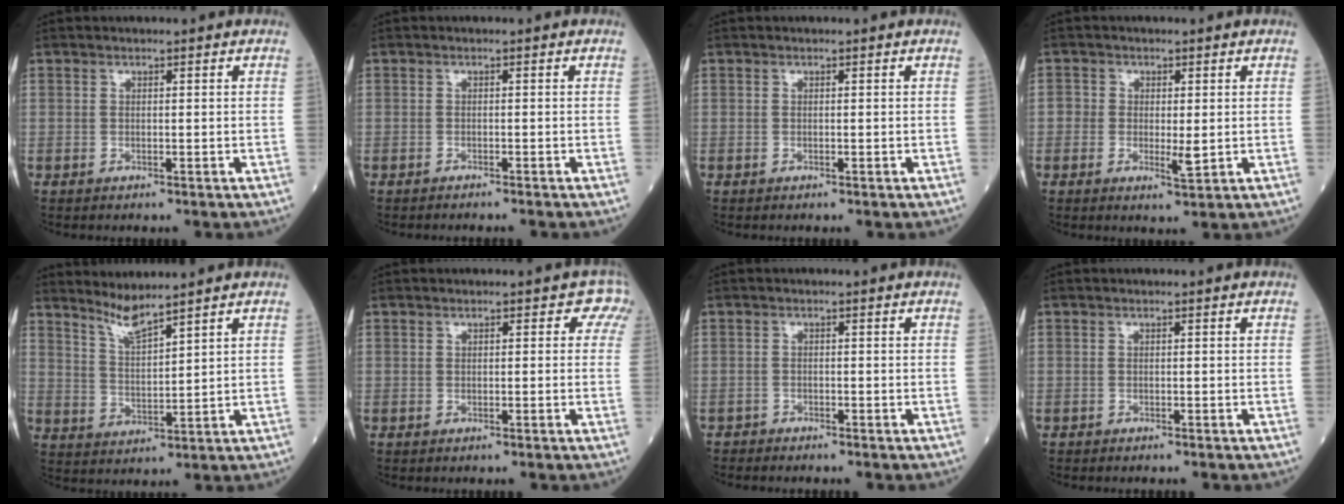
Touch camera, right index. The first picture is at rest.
{"total": 2.0, "force": [-1.9, -0.1, 0.7], "torque": [-0.010, 0.001, -0.024]}
{"total": 0.0}
{"total": 3.8, "force": [-0.5, 1.8, 3.3], "torque": [-0.049, -0.003, -0.009]}
{"total": 4.6, "force": [4.2, -0.7, 1.7], "torque": [-0.037, -0.016, 0.088]}
{"total": 2.2, "force": [0.9, 1.7, 1.0], "torque": [0.014, 0.004, 0.000]}
{"total": 1.6, "force": [-1.6, 0.1, -0.1], "torque": [0.001, -0.003, -0.029]}
{"total": 0.8, "force": [-0.7, 0.1, 0.2], "torque": [-0.004, 0.000, -0.013]}